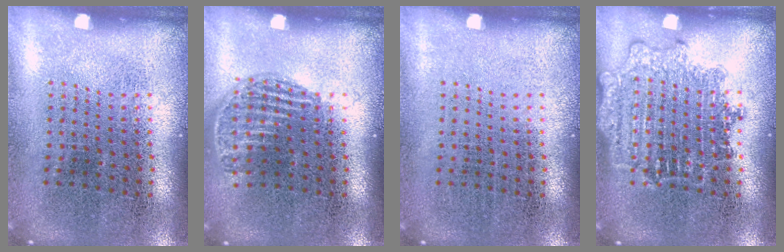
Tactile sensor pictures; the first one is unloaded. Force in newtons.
{"total": 1.0, "press": 0.9, "slide": 0.5}
{"total": 0.0}
{"total": 2.6, "press": 2.6, "slide": 0.4}